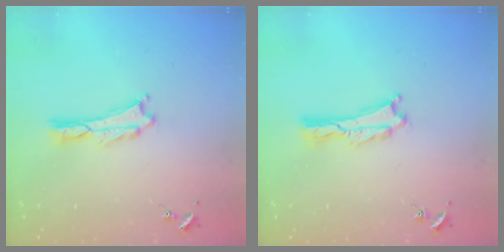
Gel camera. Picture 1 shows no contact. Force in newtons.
{"total": 0.6, "press": 0.5, "slide": 0.2}